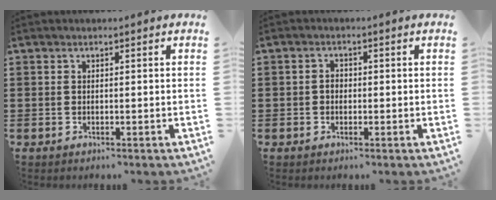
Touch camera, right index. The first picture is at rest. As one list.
[{"total": 1.4, "force": [-0.2, 1.0, 0.9], "torque": [-0.018, 0.004, -0.006]}]